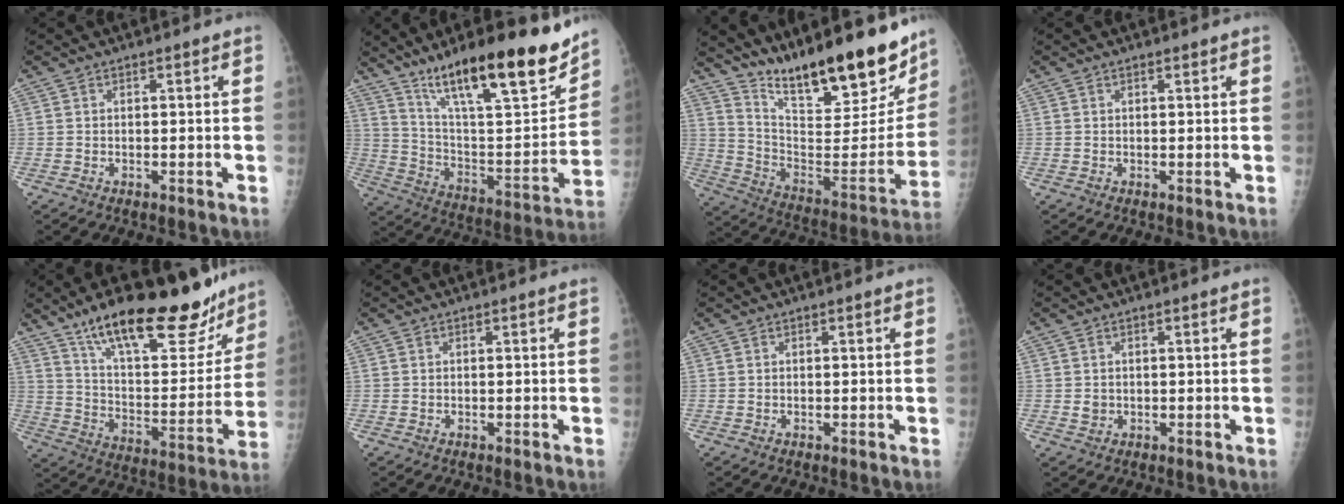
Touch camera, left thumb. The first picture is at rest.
{"total": 25.2, "force": [17.7, 5.5, 17.1], "torque": [-0.243, -0.079, 0.297]}
{"total": 28.6, "force": [22.1, 7.6, 16.5], "torque": [-0.224, -0.111, 0.334]}
{"total": 0.6, "force": [0.5, 0.2, 0.3], "torque": [-0.007, -0.003, 0.008]}
{"total": 27.1, "force": [19.3, 9.5, 16.6], "torque": [-0.206, -0.078, 0.302]}
{"total": 0.0}
{"total": 0.0}
{"total": 1.3, "force": [0.2, 1.2, 0.5], "torque": [-0.007, -0.001, 0.007]}